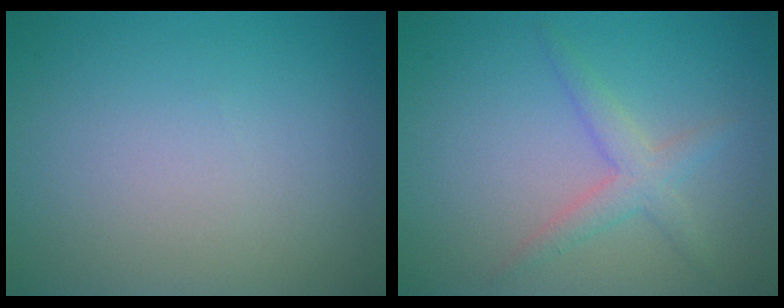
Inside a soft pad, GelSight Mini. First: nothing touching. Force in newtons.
{"total": 2.4, "press": 2.4, "slide": 0.1}